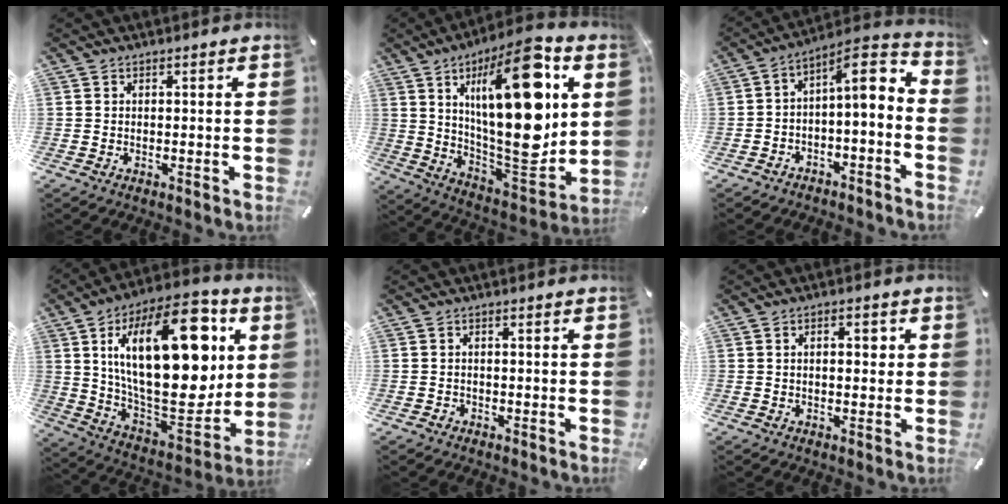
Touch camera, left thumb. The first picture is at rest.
{"total": 27.9, "force": [8.5, 10.1, 24.5], "torque": [-0.406, -0.065, 0.126]}
{"total": 6.8, "force": [-0.1, 2.8, 6.2], "torque": [-0.087, -0.025, -0.013]}
{"total": 32.1, "force": [9.2, 15.2, 26.7], "torque": [-0.441, -0.059, 0.157]}
{"total": 0.7, "force": [-0.5, 0.6, 0.1], "torque": [-0.003, 0.003, -0.012]}
{"total": 3.0, "force": [0.5, 1.6, 2.5], "torque": [-0.036, 0.005, 0.002]}